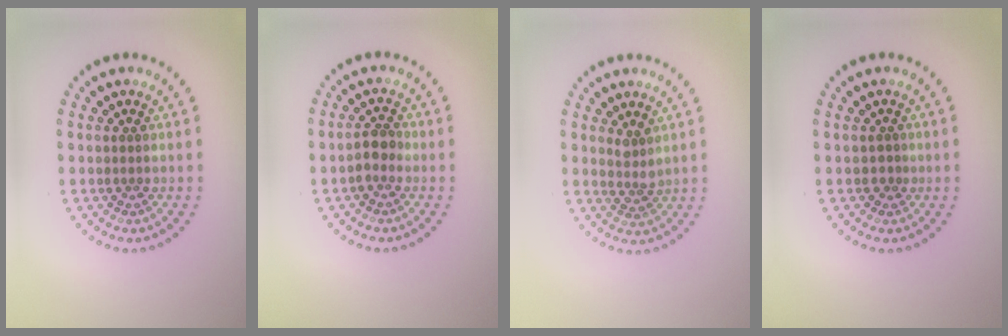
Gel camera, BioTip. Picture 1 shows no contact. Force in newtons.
{"total": 1.7, "press": 1.6, "slide": 0.8}
{"total": 1.8, "press": 1.3, "slide": 1.2}
{"total": 0.6, "press": 0.4, "slide": 0.4}